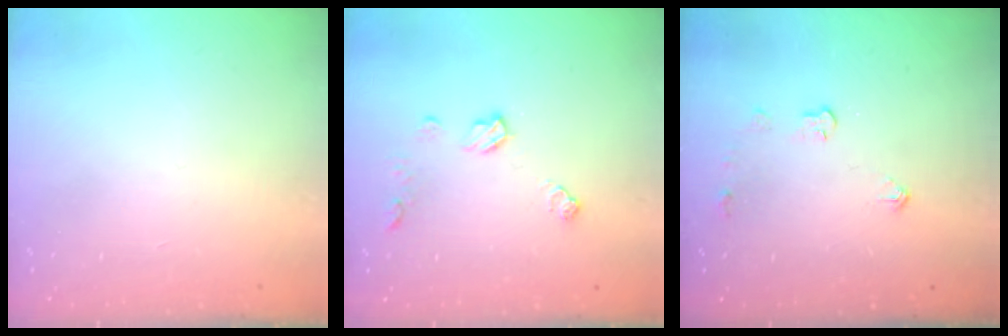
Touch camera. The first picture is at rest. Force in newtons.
{"total": 7.4, "press": 7.4, "slide": 0.5}
{"total": 3.9, "press": 3.9, "slide": 0.4}